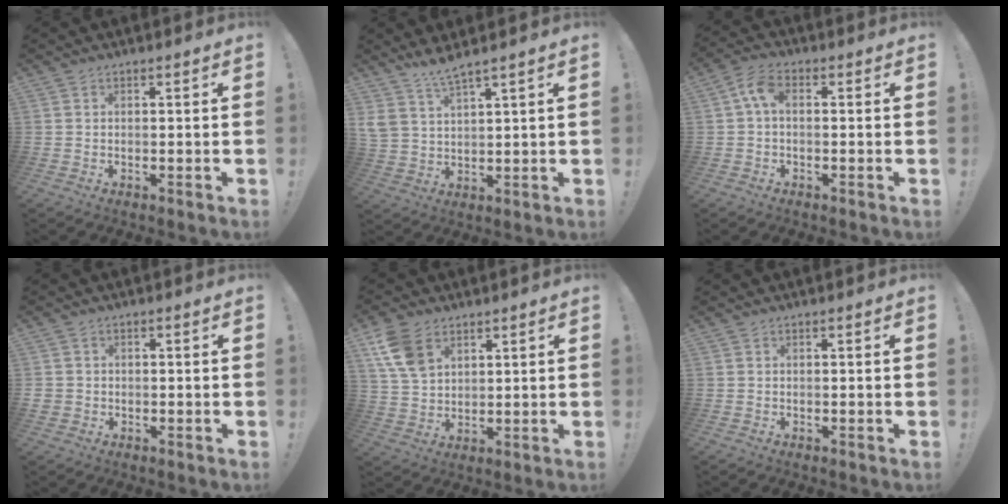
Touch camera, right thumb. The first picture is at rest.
{"total": 6.4, "force": [5.3, 0.9, 3.4], "torque": [-0.068, -0.029, 0.100]}
{"total": 5.7, "force": [0.5, 2.9, 4.9], "torque": [-0.104, 0.004, 0.008]}
{"total": 2.1, "force": [-0.4, 1.9, 0.8], "torque": [-0.011, 0.004, -0.006]}
{"total": 11.0, "force": [5.5, 7.3, 6.1], "torque": [-0.118, -0.015, 0.108]}
{"total": 0.0}